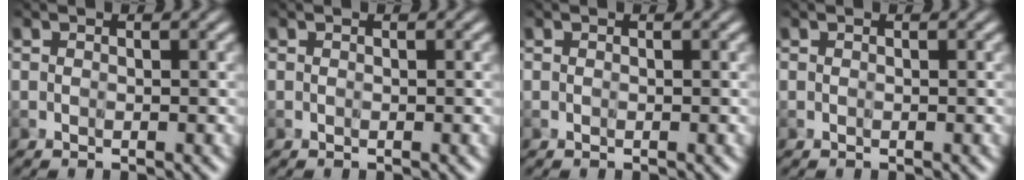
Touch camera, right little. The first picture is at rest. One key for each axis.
{"total": 0.0}
{"total": 0.0}
{"total": 0.0}